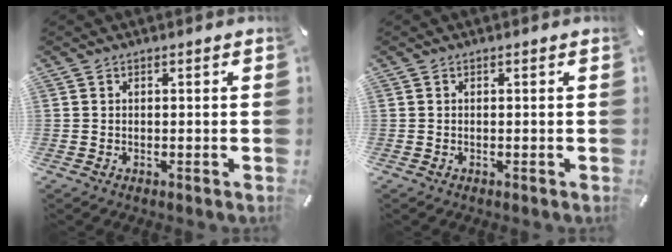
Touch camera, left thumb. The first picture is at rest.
{"total": 0.0}